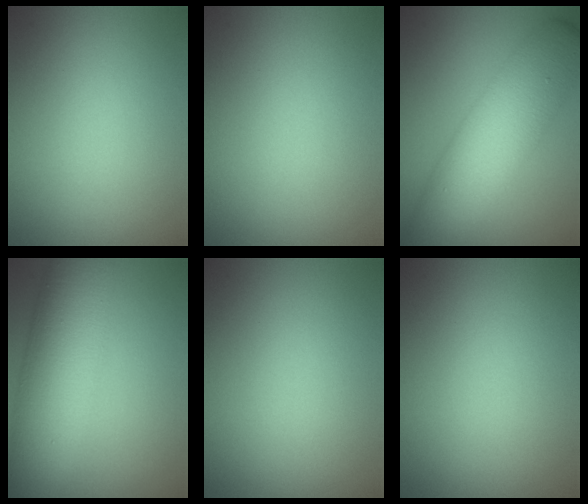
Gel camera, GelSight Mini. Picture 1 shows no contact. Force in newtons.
{"total": 0.0}
{"total": 8.4, "press": 8.4, "slide": 0.1}
{"total": 8.9, "press": 8.9, "slide": 0.0}
{"total": 0.0}
{"total": 0.0}